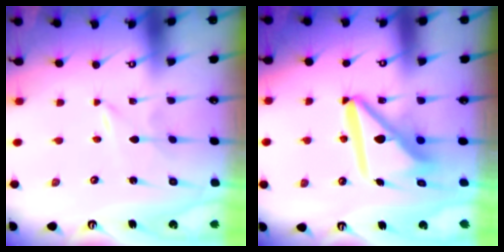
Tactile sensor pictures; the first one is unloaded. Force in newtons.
{"total": 12.1, "press": 12.1, "slide": 1.4}